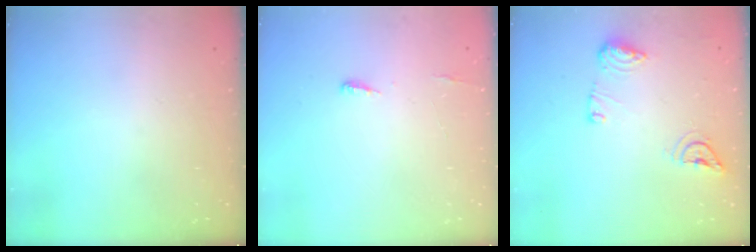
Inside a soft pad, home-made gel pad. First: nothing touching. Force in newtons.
{"total": 3.7, "press": 3.5, "slide": 1.2}
{"total": 9.7, "press": 9.7, "slide": 0.3}